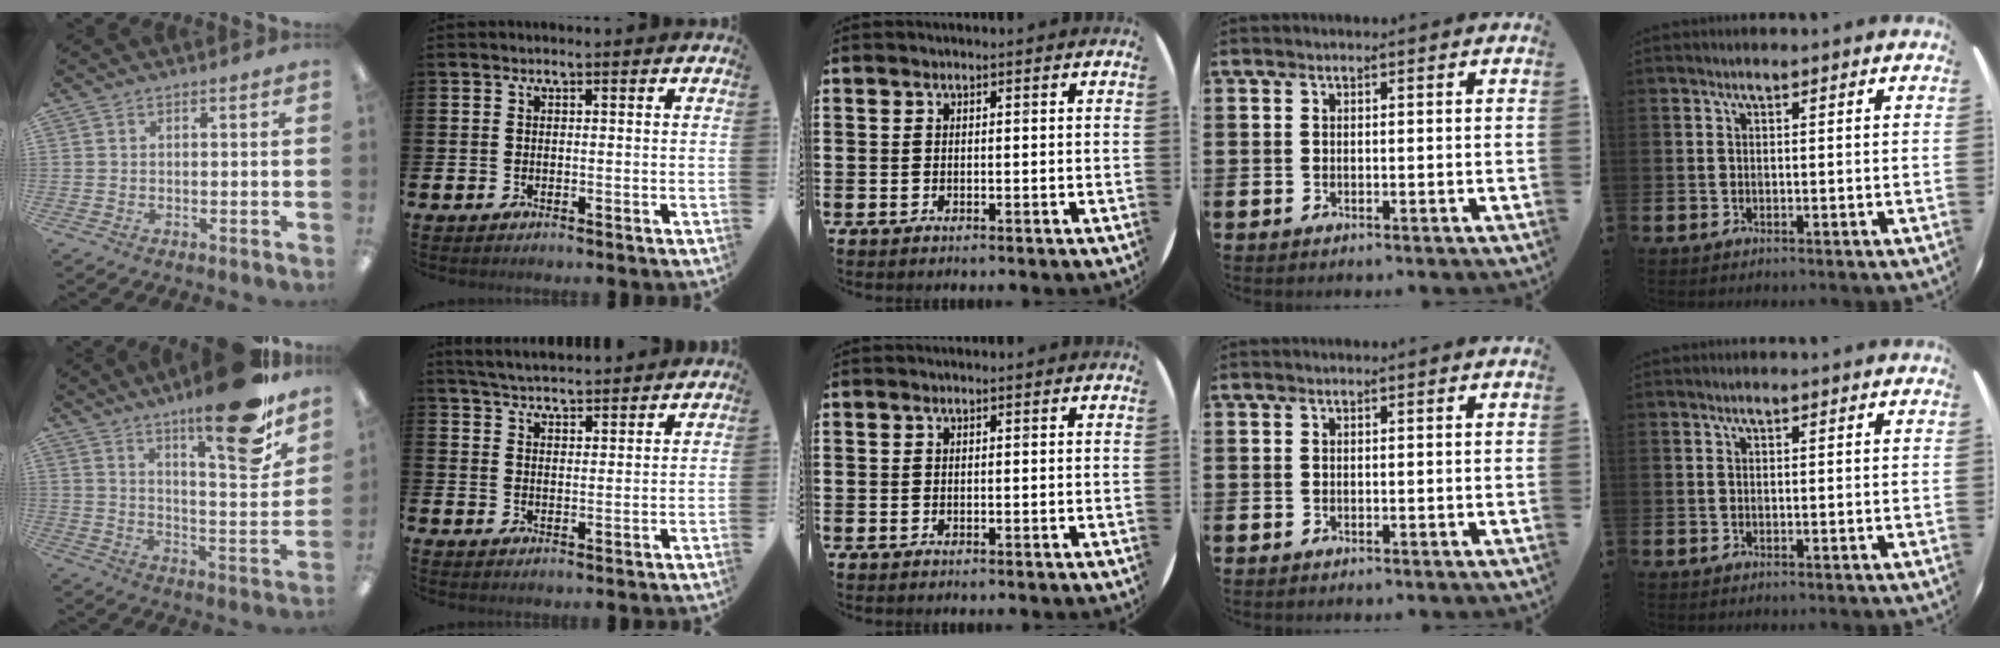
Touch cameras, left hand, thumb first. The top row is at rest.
{"thumb": {"total": 20.0, "force": [14.5, 5.1, 12.8], "torque": [-0.167, -0.108, 0.230]}, "index": {"total": 4.5, "force": [4.5, 0.2, 0.3], "torque": [-0.026, -0.022, 0.083]}}